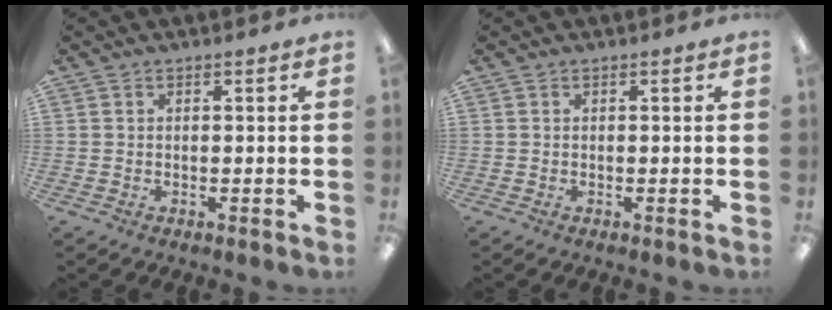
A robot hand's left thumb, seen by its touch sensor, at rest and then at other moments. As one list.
[{"total": 0.0}]